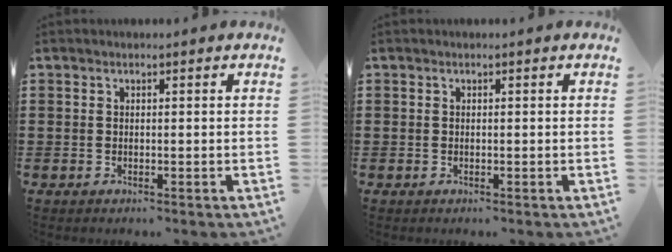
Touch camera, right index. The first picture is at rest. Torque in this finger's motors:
{"motor_torque": [1.17, 0.97, -0.01, -0.01]}